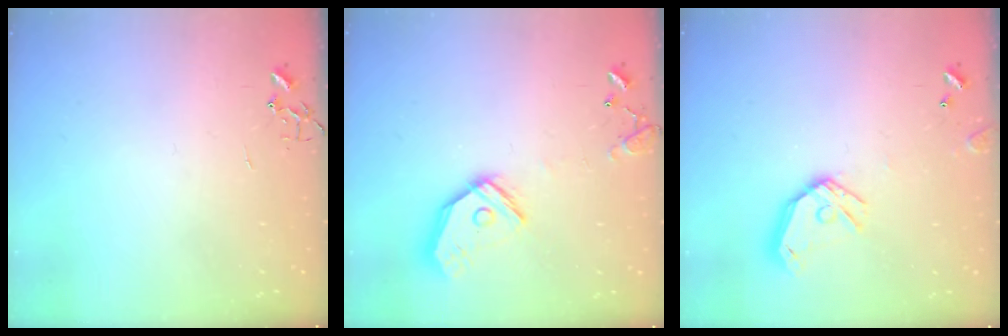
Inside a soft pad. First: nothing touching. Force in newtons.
{"total": 15.9, "press": 15.7, "slide": 2.6}
{"total": 13.0, "press": 12.9, "slide": 1.9}